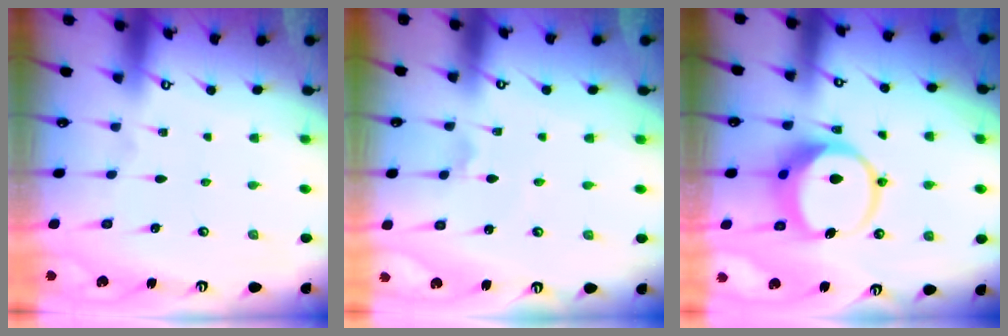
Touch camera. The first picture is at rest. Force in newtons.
{"total": 1.8, "press": 1.8, "slide": 0.4}
{"total": 9.3, "press": 9.2, "slide": 1.3}